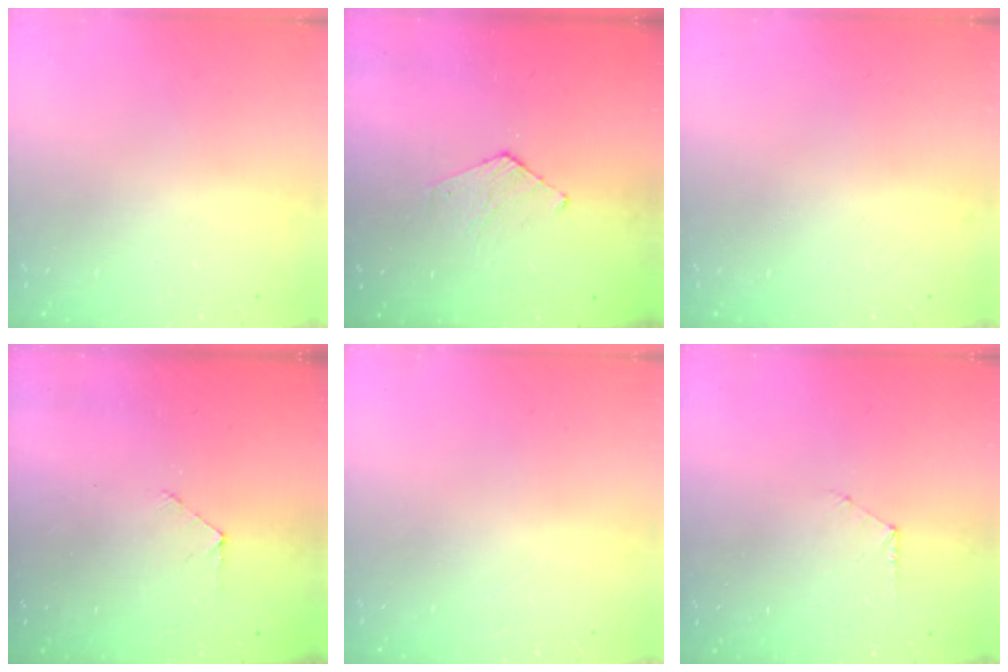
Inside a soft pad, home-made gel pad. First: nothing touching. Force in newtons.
{"total": 3.3, "press": 3.2, "slide": 0.3}
{"total": 0.0}
{"total": 3.5, "press": 3.5, "slide": 0.4}
{"total": 0.0}
{"total": 4.4, "press": 4.4, "slide": 0.3}